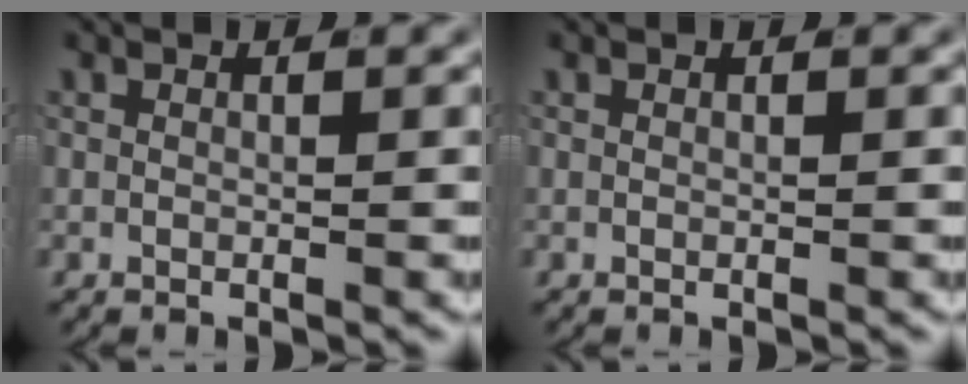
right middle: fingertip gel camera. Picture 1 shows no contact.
{"total": 0.0}